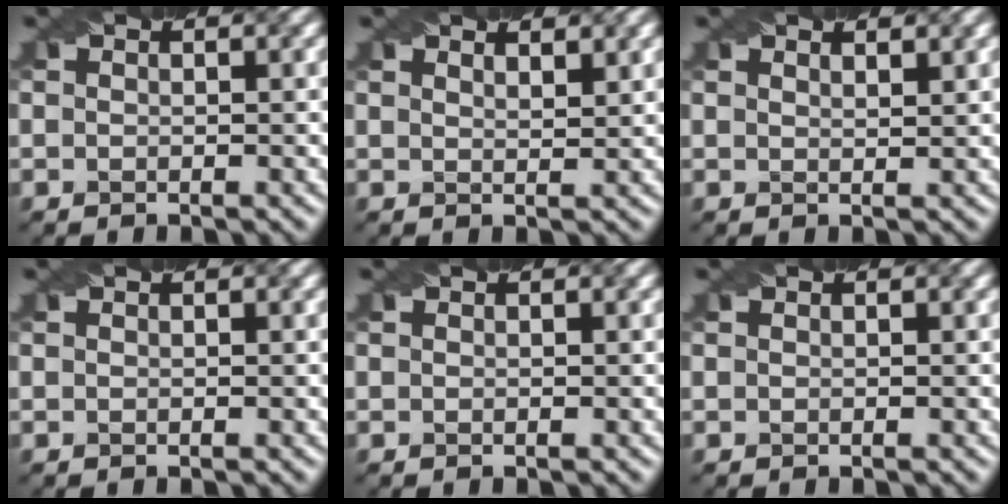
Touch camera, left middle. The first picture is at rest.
{"total": 2.7, "force": [2.1, 0.8, 1.5], "torque": [-0.003, 0.007, 0.014]}
{"total": 1.9, "force": [1.6, 0.5, 1.0], "torque": [-0.004, 0.000, 0.011]}
{"total": 0.0}
{"total": 0.0}
{"total": 0.0}